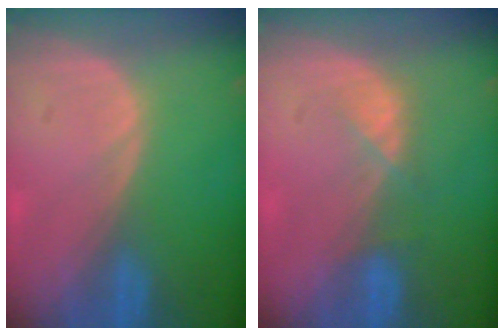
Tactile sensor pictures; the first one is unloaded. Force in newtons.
{"total": 2.6, "press": 2.5, "slide": 0.8}